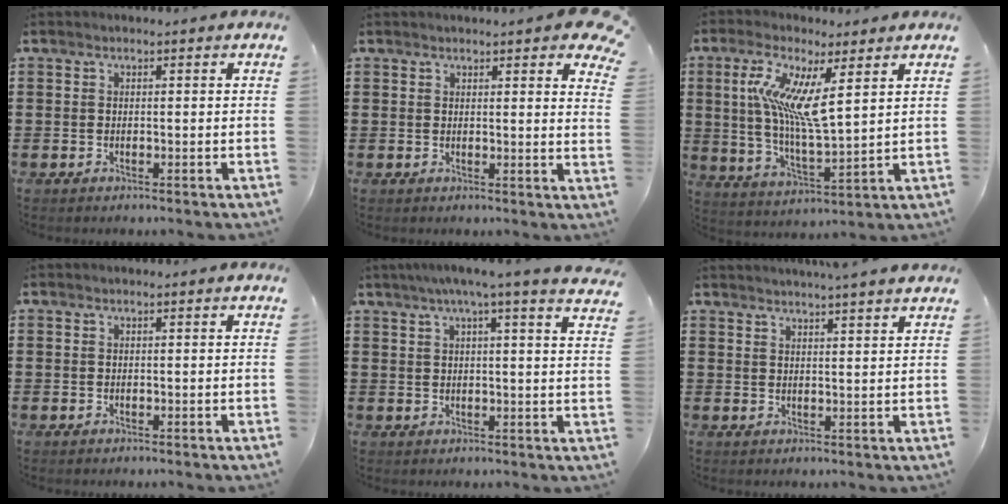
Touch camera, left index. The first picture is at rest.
{"total": 3.1, "force": [2.7, 0.6, 1.4], "torque": [-0.011, -0.011, 0.046]}
{"total": 10.4, "force": [4.8, 2.0, 9.0], "torque": [-0.184, -0.012, 0.085]}
{"total": 0.0}
{"total": 5.1, "force": [3.7, -0.6, 3.4], "torque": [-0.077, -0.011, 0.062]}
{"total": 2.9, "force": [2.8, -0.7, 0.4], "torque": [-0.016, -0.010, 0.052]}